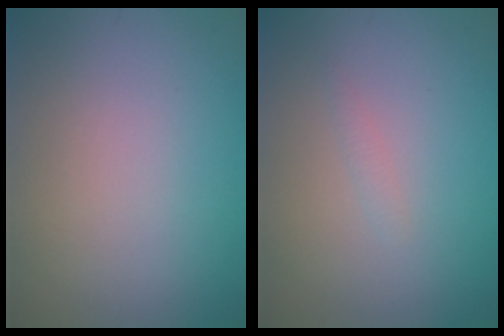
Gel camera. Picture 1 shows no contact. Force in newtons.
{"total": 0.6, "press": 0.6, "slide": 0.0}